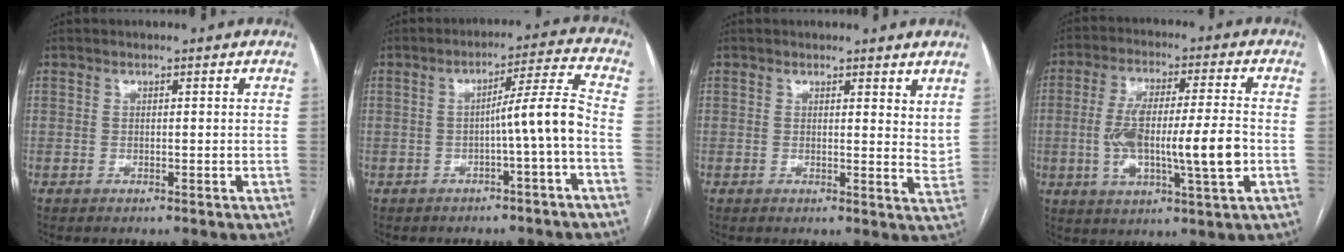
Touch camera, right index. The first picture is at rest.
{"total": 6.8, "force": [-1.8, -1.1, 6.4], "torque": [-0.093, 0.019, -0.026]}
{"total": 4.8, "force": [3.9, 1.6, 2.4], "torque": [-0.023, -0.020, 0.043]}
{"total": 13.7, "force": [-2.0, 2.2, 13.4], "torque": [-0.245, 0.008, -0.031]}